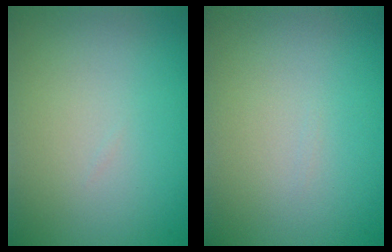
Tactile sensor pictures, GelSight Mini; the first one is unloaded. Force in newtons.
{"total": 0.0}